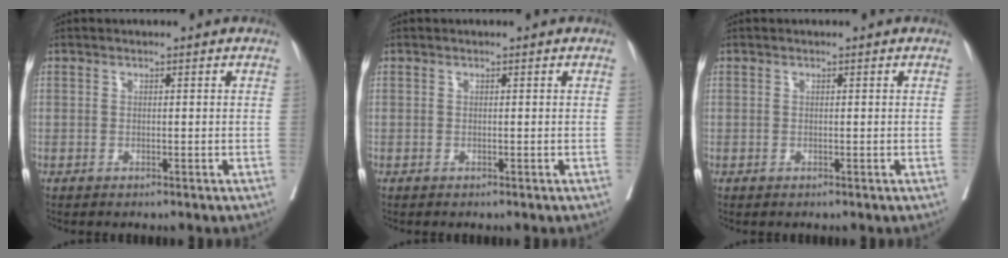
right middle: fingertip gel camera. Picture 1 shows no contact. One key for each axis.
{"total": 0.0}
{"total": 0.0}